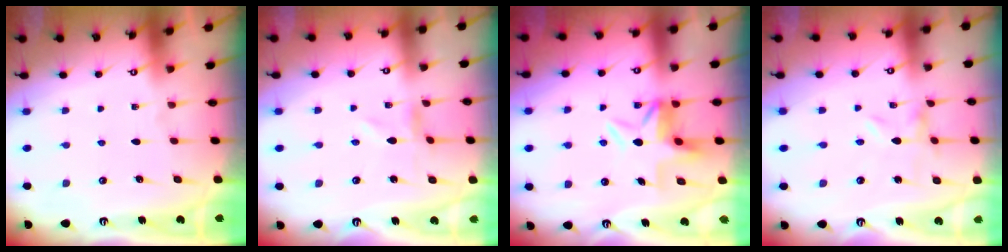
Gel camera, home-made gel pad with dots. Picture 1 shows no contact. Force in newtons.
{"total": 0.6, "press": 0.6, "slide": 0.1}
{"total": 5.4, "press": 5.0, "slide": 2.0}
{"total": 0.0}